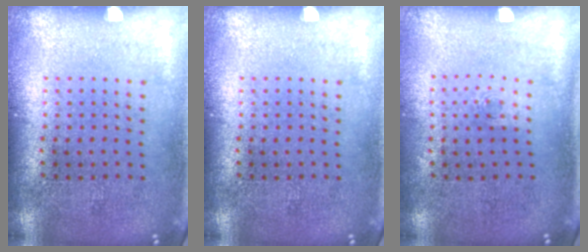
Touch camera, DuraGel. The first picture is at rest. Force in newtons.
{"total": 0.0}
{"total": 0.5, "press": 0.3, "slide": 0.4}